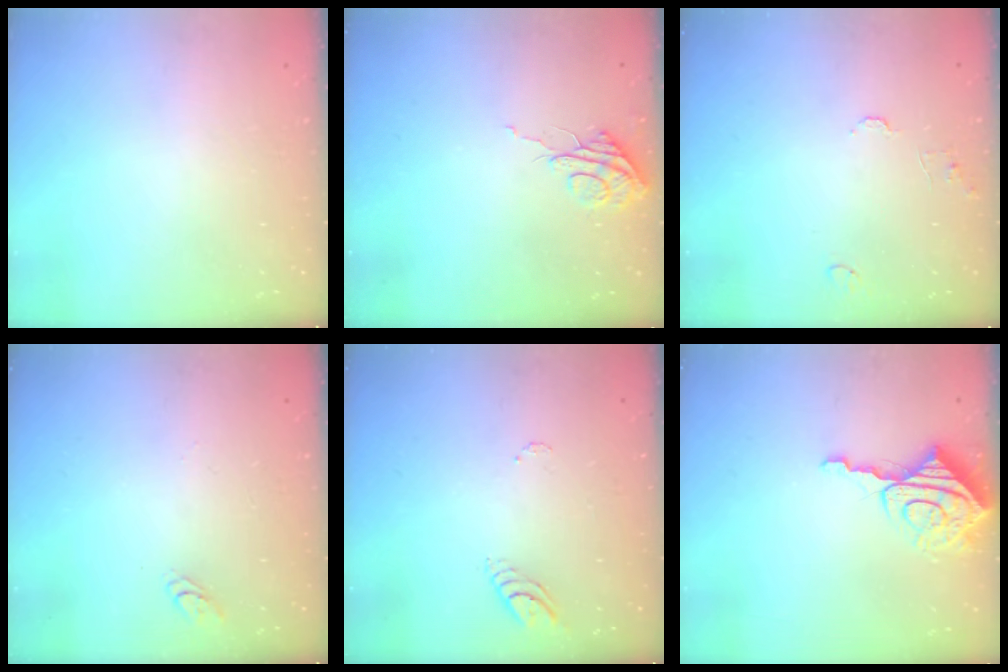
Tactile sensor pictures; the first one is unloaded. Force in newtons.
{"total": 6.5, "press": 6.5, "slide": 0.4}
{"total": 6.7, "press": 6.6, "slide": 0.6}
{"total": 2.7, "press": 2.7, "slide": 0.3}
{"total": 3.7, "press": 3.6, "slide": 0.3}
{"total": 9.6, "press": 9.5, "slide": 0.9}